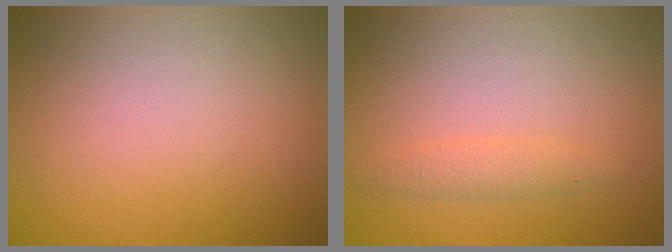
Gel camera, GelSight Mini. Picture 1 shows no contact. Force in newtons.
{"total": 1.5, "press": 1.4, "slide": 0.1}